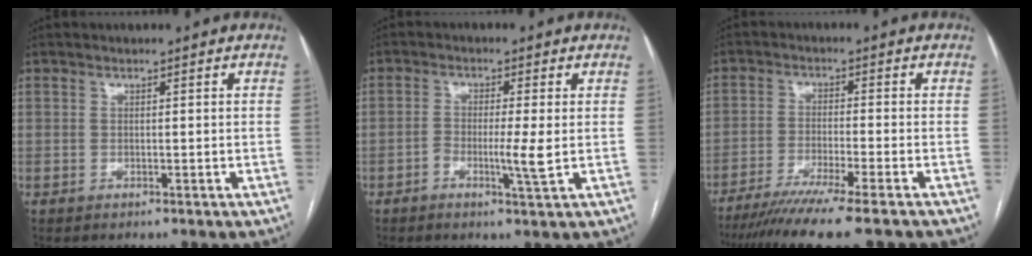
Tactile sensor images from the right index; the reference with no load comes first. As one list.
[{"total": 4.2, "force": [-0.9, 0.0, 4.1], "torque": [-0.074, -0.005, -0.016]}, {"total": 12.0, "force": [-9.7, -0.9, 6.9], "torque": [-0.089, -0.034, -0.152]}]